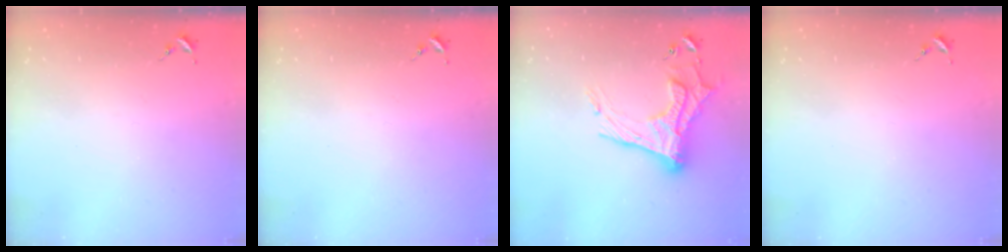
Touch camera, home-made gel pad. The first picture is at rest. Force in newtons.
{"total": 0.0}
{"total": 19.3, "press": 19.3, "slide": 1.3}
{"total": 0.0}